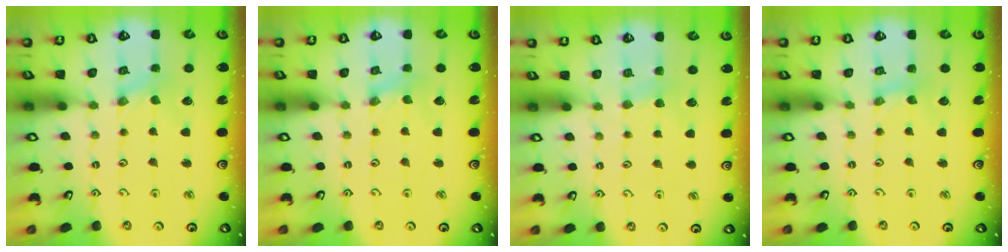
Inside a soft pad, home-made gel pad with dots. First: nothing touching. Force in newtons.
{"total": 0.0}
{"total": 2.4, "press": 2.3, "slide": 0.4}
{"total": 1.4, "press": 1.4, "slide": 0.2}